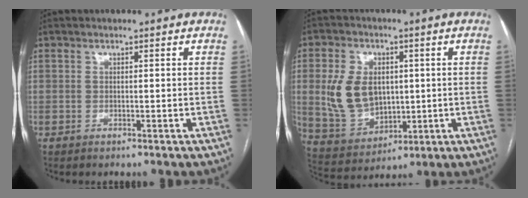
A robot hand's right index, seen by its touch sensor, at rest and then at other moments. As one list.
[{"total": 11.2, "force": [1.3, 7.8, 7.9], "torque": [-0.177, 0.013, 0.044]}]